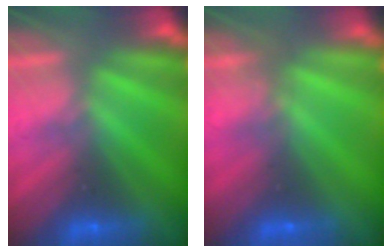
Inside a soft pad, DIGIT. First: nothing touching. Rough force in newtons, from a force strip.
{"total": 10.7}